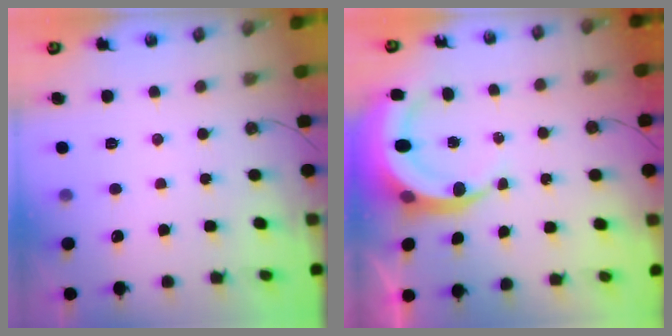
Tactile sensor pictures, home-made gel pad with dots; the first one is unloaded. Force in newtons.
{"total": 8.4, "press": 8.3, "slide": 1.3}